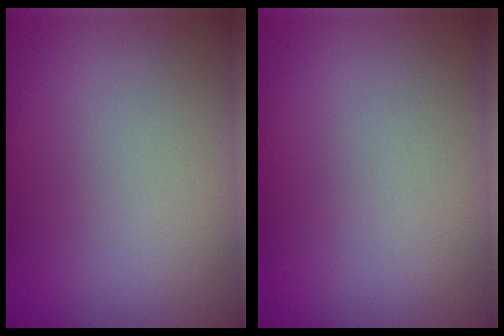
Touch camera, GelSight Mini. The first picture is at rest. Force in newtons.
{"total": 0.0}